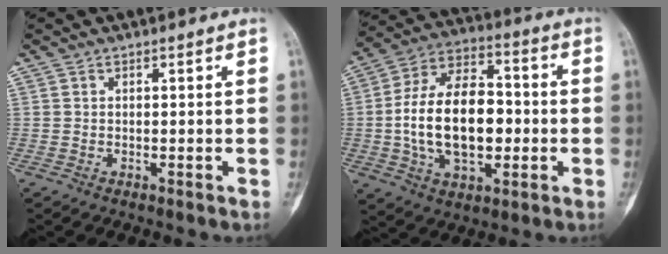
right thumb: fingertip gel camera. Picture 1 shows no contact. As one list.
[{"total": 19.5, "force": [-1.4, 11.5, 15.7], "torque": [-0.261, 0.027, -0.020]}]